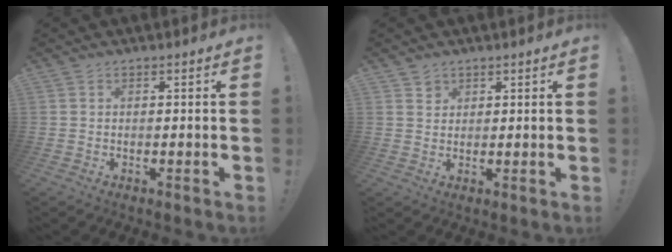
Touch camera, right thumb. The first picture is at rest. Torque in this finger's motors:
{"motor_torque": [0.18, 0.13, -0.02, -0.02, -0.09]}